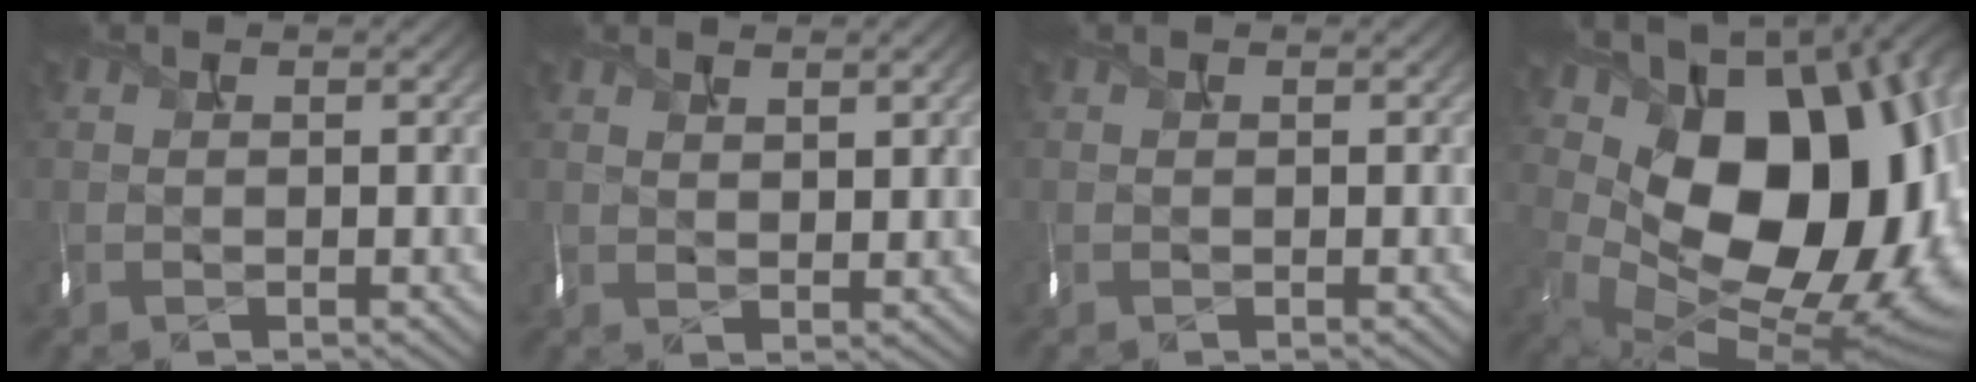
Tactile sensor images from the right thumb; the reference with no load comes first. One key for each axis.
{"total": 2.3, "fx": 1.5, "fy": 0.7, "fz": 1.6, "tx": -0.035, "ty": -0.001, "tz": 0.034}
{"total": 0.0}
{"total": 20.0, "fx": 4.4, "fy": 12.5, "fz": 15.0, "tx": -0.230, "ty": -0.008, "tz": 0.111}